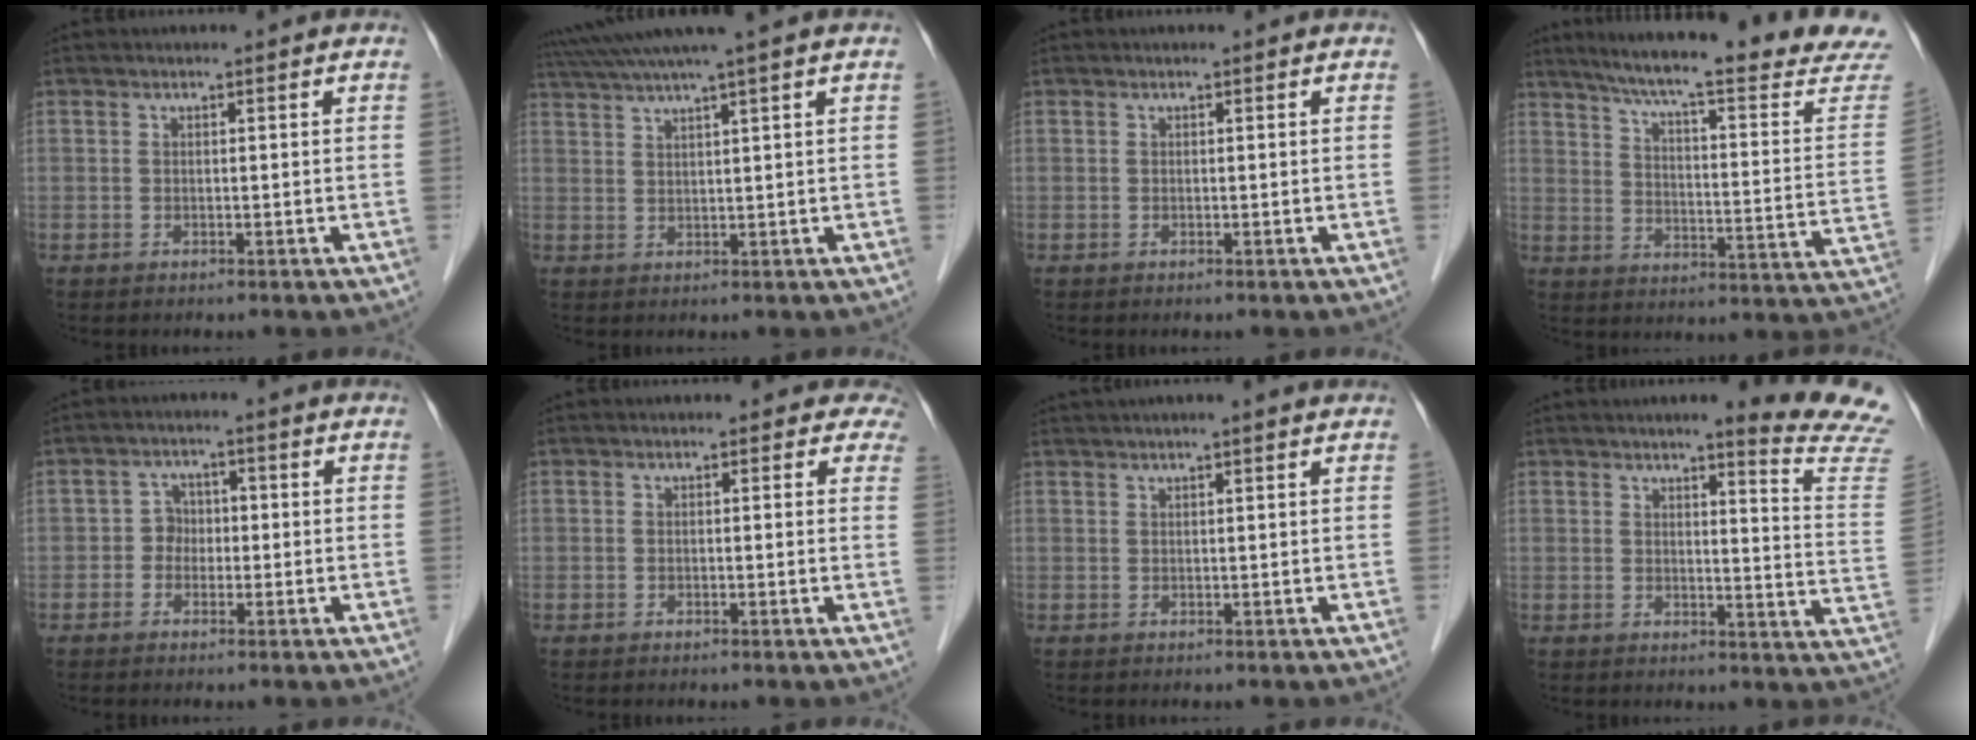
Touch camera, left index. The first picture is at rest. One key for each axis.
{"total": 7.5, "fx": 5.9, "fy": -1.8, "fz": 4.2, "tx": -0.071, "ty": 0.026, "tz": 0.096}
{"total": 0.0}
{"total": 25.2, "fx": 22.3, "fy": 0.4, "fz": 11.6, "tx": -0.174, "ty": -0.067, "tz": 0.283}
{"total": 2.8, "fx": -0.7, "fy": 2.5, "fz": 1.2, "tx": -0.014, "ty": 0.010, "tz": -0.017}
{"total": 2.7, "fx": 2.0, "fy": 1.6, "fz": 0.7, "tx": 0.019, "ty": -0.004, "tz": -0.003}
{"total": 4.9, "fx": 3.9, "fy": -0.2, "fz": 2.9, "tx": -0.045, "ty": 0.035, "tz": 0.062}
{"total": 13.1, "fx": 11.9, "fy": -1.1, "fz": 5.3, "tx": -0.055, "ty": -0.088, "tz": 0.115}